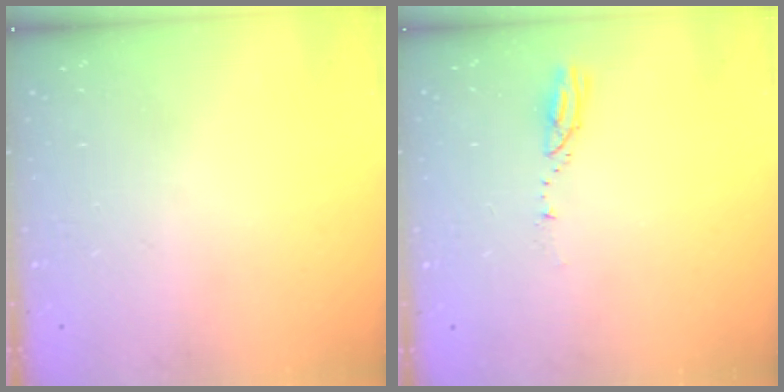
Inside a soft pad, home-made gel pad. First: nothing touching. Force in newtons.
{"total": 3.1, "press": 3.0, "slide": 0.3}